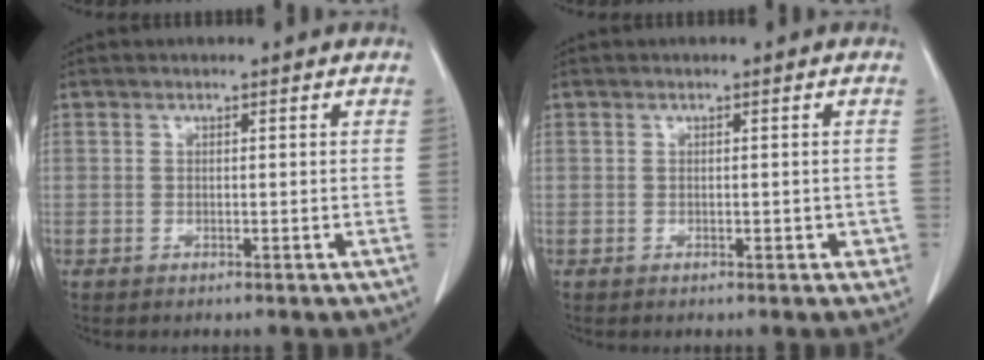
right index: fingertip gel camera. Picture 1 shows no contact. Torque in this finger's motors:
{"motor_torque": [-0.18, 0.13, -0.08, -0.01]}